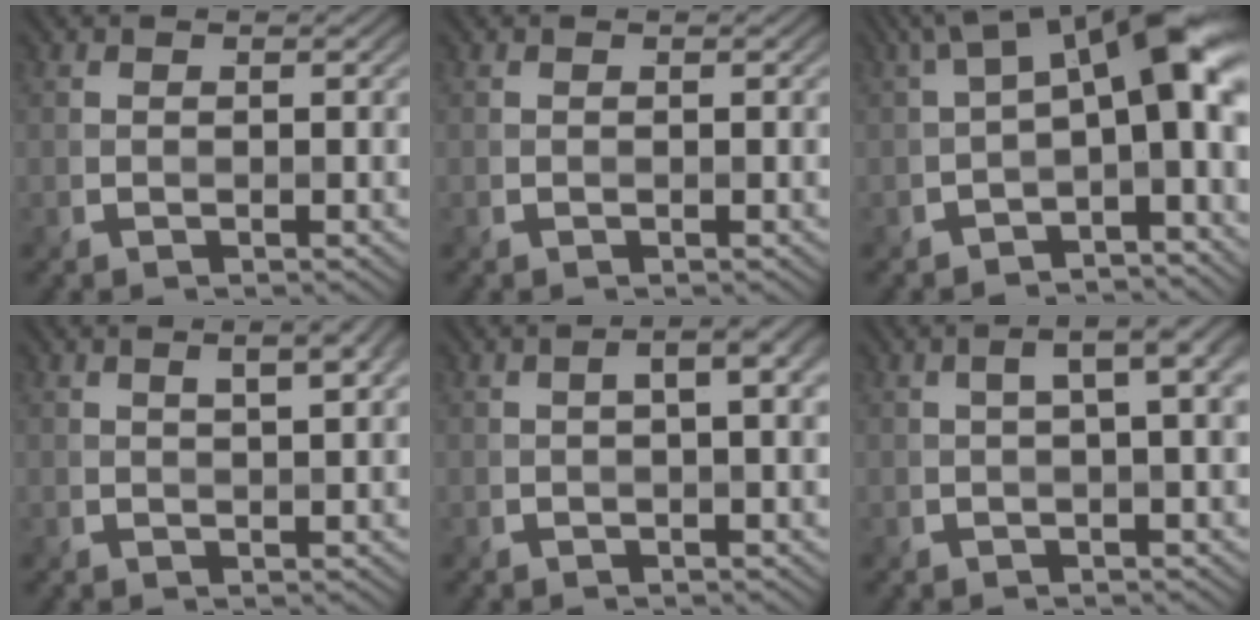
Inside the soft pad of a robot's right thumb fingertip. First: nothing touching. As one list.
[{"total": 0.0}, {"total": 11.6, "force": [0.5, 4.5, 10.7], "torque": [-0.156, 0.004, 0.003]}, {"total": 3.7, "force": [1.6, 1.0, 3.2], "torque": [-0.043, 0.005, 0.018]}, {"total": 3.2, "force": [0.6, 0.8, 3.1], "torque": [-0.048, 0.012, 0.008]}, {"total": 4.4, "force": [0.8, 1.1, 4.1], "torque": [-0.057, 0.022, 0.010]}]